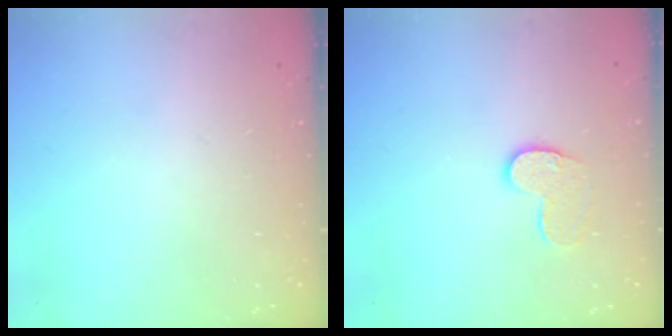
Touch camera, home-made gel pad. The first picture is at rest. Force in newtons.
{"total": 9.1, "press": 9.0, "slide": 0.6}